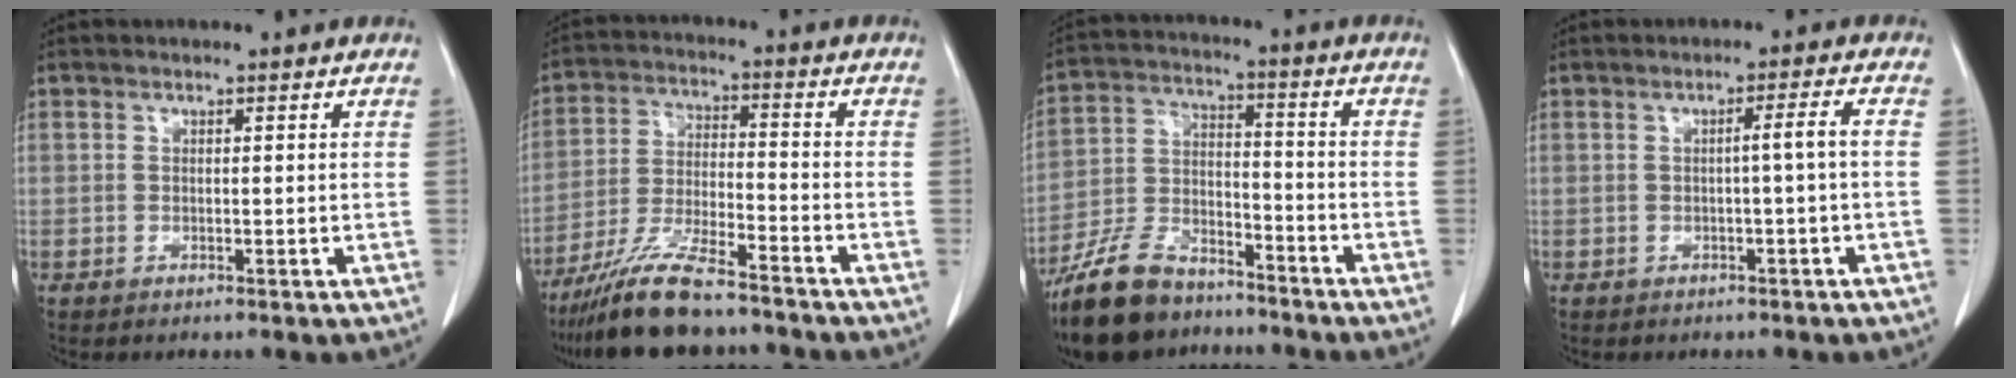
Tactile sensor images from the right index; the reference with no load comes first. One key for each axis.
{"total": 11.8, "fx": -9.8, "fy": 1.7, "fz": 6.3, "tx": -0.122, "ty": -0.023, "tz": -0.178}
{"total": 13.0, "fx": -10.4, "fy": 5.5, "fz": 5.6, "tx": -0.121, "ty": 0.002, "tz": -0.191}
{"total": 2.3, "fx": -0.5, "fy": -0.6, "fz": 2.2, "tx": -0.031, "ty": 0.003, "tz": -0.007}